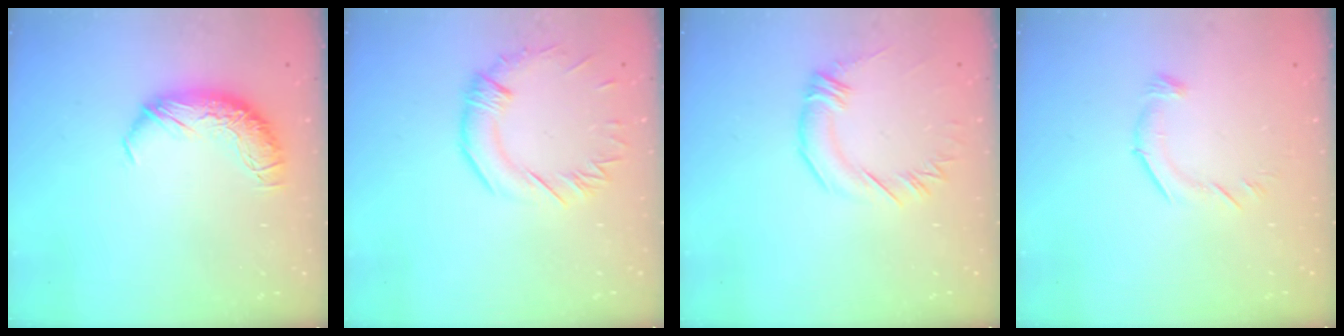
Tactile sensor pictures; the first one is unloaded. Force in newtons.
{"total": 0.7, "press": 0.0, "slide": 0.7}
{"total": 1.1, "press": 0.9, "slide": 0.6}
{"total": 5.2, "press": 5.1, "slide": 1.1}